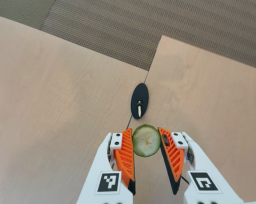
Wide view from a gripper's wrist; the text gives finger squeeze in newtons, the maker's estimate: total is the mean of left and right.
{"total": 11.0, "left": 11.2, "right": 10.8}